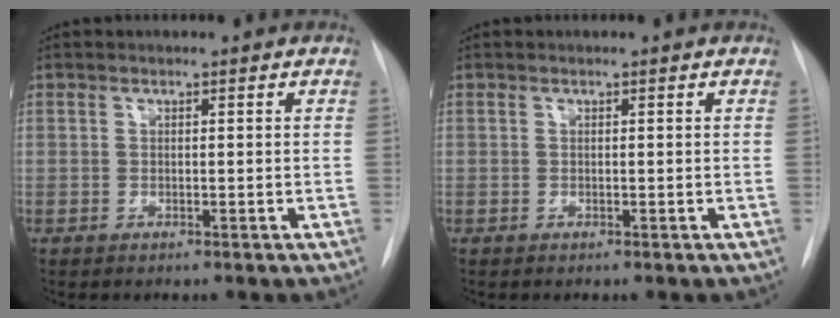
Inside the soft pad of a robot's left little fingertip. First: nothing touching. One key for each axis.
{"total": 0.0}